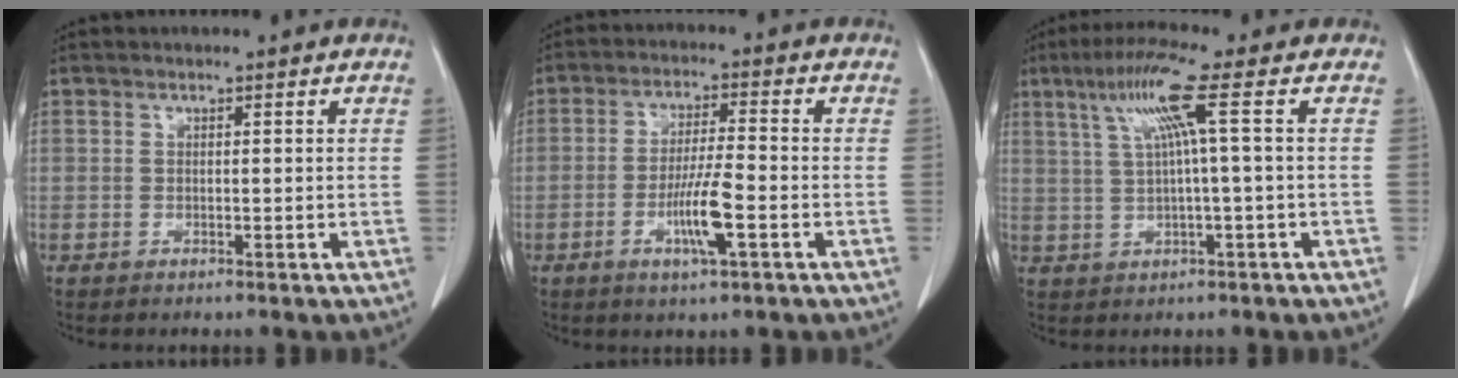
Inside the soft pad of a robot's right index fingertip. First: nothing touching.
{"total": 7.5, "force": [-2.8, 0.7, 7.0], "torque": [-0.132, -0.004, -0.050]}
{"total": 7.7, "force": [2.2, -1.0, 7.3], "torque": [-0.143, 0.024, 0.050]}